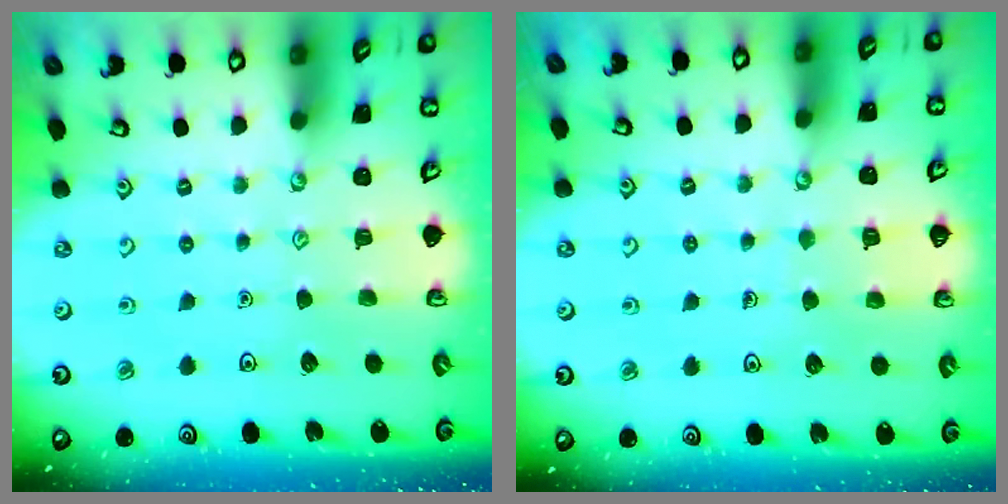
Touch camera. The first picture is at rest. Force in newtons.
{"total": 3.5, "press": 3.5, "slide": 0.3}